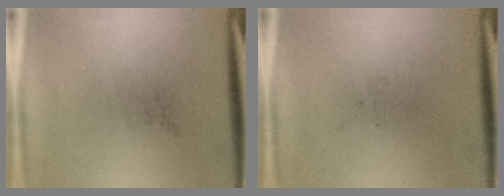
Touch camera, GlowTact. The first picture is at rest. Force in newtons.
{"total": 0.0}